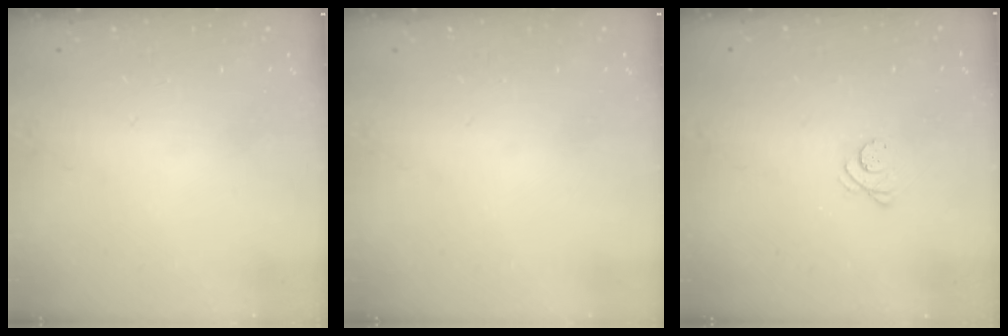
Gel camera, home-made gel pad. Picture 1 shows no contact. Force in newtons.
{"total": 0.0}
{"total": 3.1, "press": 3.0, "slide": 0.3}